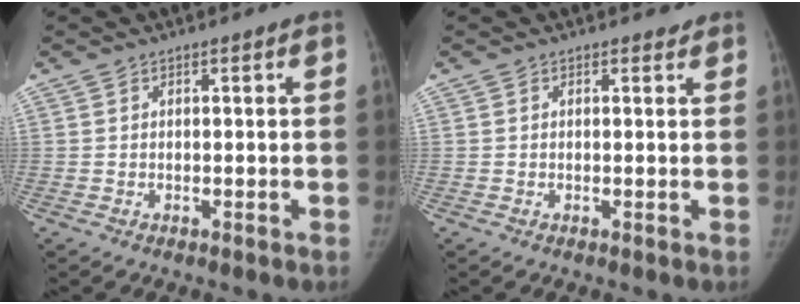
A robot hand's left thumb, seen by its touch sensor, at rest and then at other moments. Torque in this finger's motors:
{"motor_torque": [1.50, 0.73, 0.39, -0.04, 0.03]}